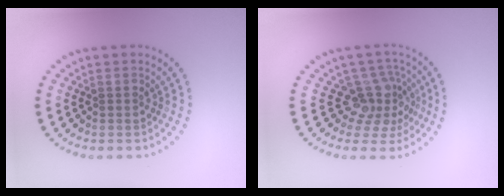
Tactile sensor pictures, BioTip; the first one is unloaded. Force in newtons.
{"total": 3.5, "press": 2.5, "slide": 2.5}